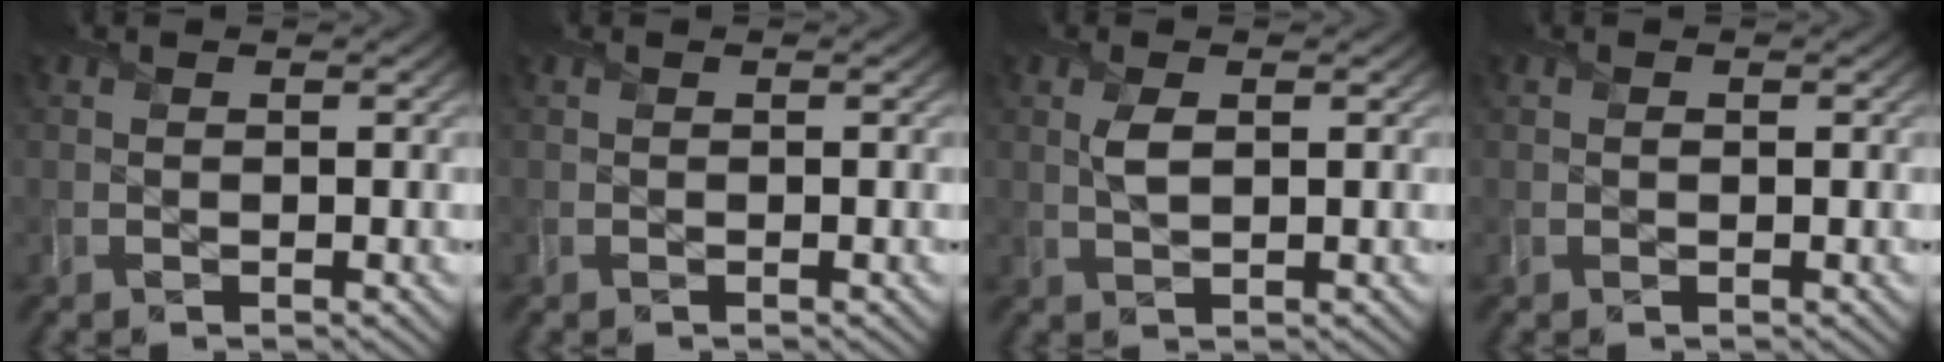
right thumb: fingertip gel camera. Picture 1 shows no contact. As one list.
[{"total": 0.0}, {"total": 2.3, "force": [0.7, 1.0, 2.0], "torque": [-0.049, 0.002, 0.013]}, {"total": 0.6, "force": [0.2, 0.4, 0.4], "torque": [-0.010, 0.001, 0.000]}]